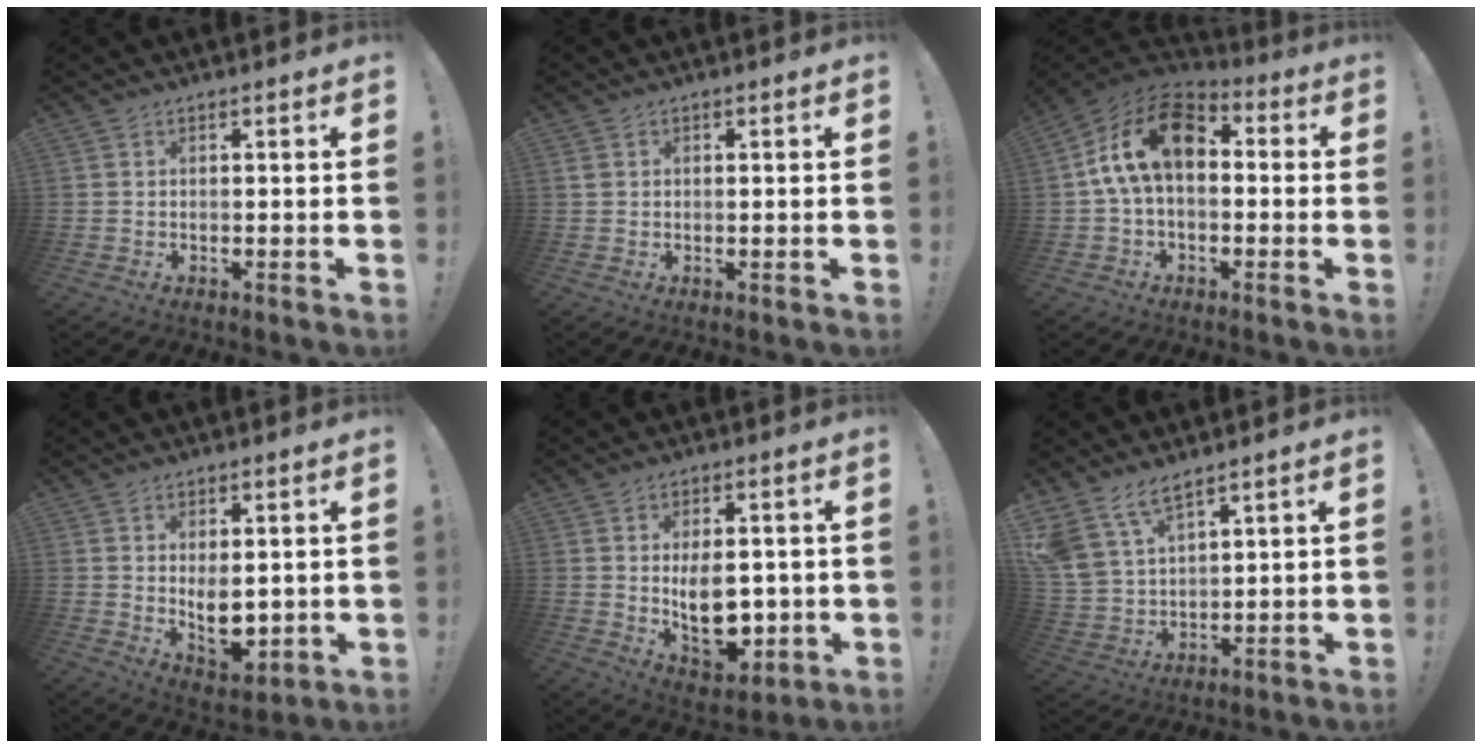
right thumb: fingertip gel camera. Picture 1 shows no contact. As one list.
[{"total": 1.2, "force": [0.5, 0.9, 0.6], "torque": [-0.007, 0.001, 0.008]}, {"total": 16.1, "force": [3.0, 9.5, 12.6], "torque": [-0.222, 0.010, 0.056]}, {"total": 7.9, "force": [1.0, 4.6, 6.3], "torque": [-0.082, -0.023, 0.022]}, {"total": 12.1, "force": [-0.2, 7.7, 9.3], "torque": [-0.135, -0.008, 0.004]}, {"total": 10.3, "force": [8.0, 4.5, 4.7], "torque": [-0.122, -0.042, 0.159]}]